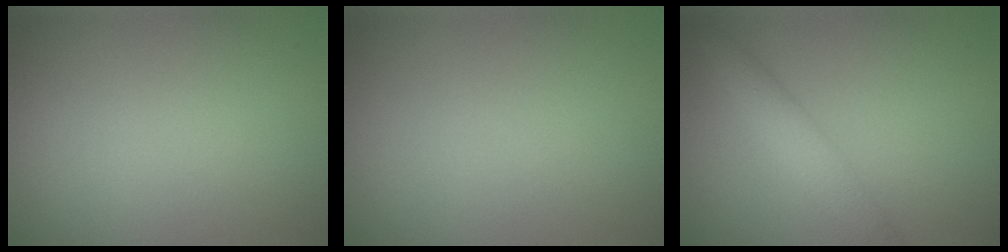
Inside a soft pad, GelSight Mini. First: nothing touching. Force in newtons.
{"total": 0.0}
{"total": 3.2, "press": 3.2, "slide": 0.1}